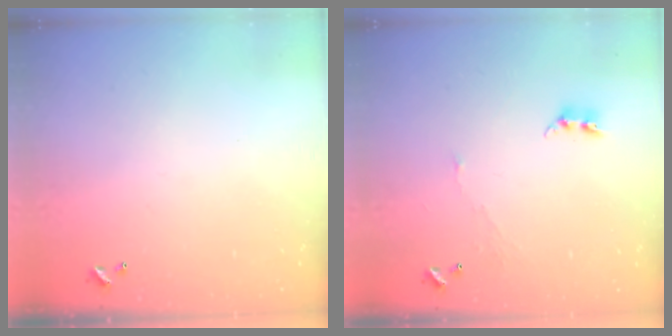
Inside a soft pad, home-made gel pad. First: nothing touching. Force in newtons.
{"total": 4.6, "press": 4.6, "slide": 0.5}